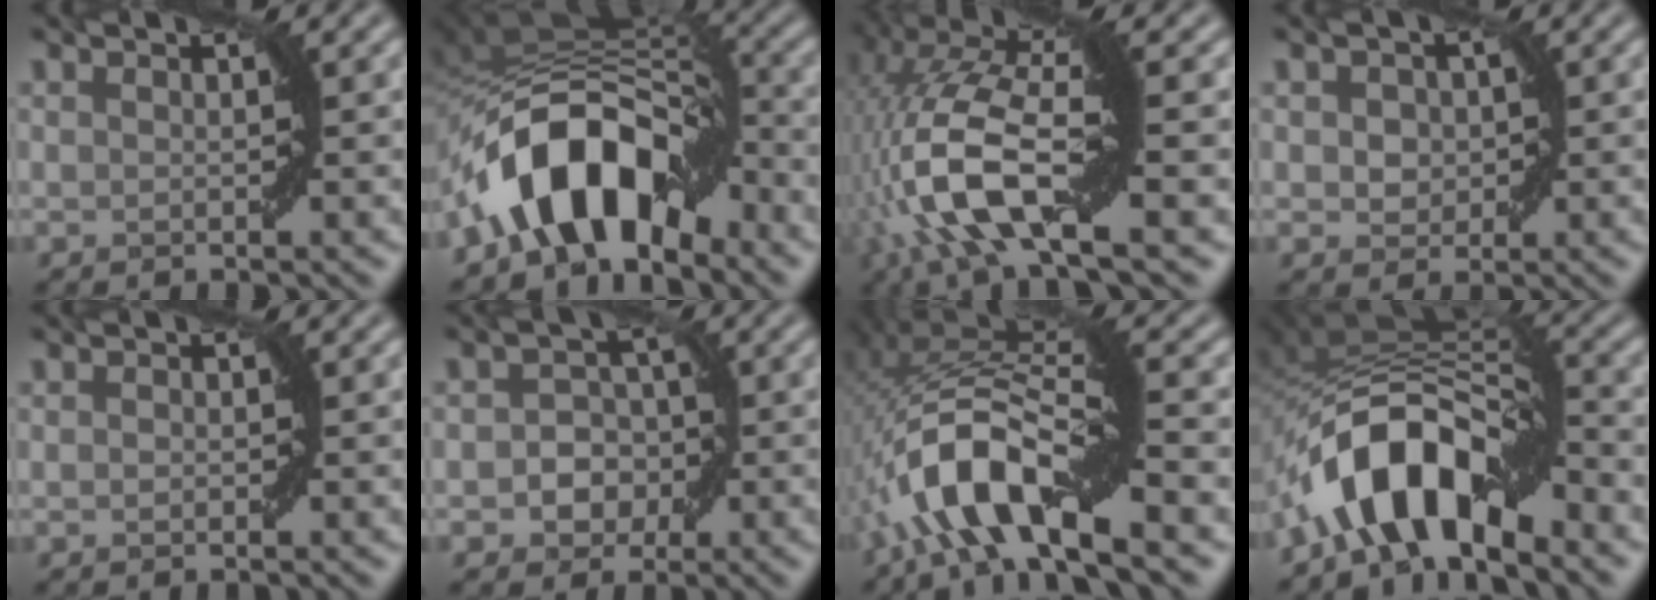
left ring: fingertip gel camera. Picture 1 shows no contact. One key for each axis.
{"total": 9.2, "fx": -5.3, "fy": 4.9, "fz": 5.8, "tx": -0.083, "ty": 0.016, "tz": -0.097}
{"total": 10.5, "fx": -2.5, "fy": 3.7, "fz": 9.5, "tx": -0.208, "ty": 0.013, "tz": -0.056}
{"total": 2.3, "fx": 0.3, "fy": 1.9, "fz": 1.2, "tx": -0.018, "ty": 0.002, "tz": 0.000}
{"total": 0.7, "fx": -0.1, "fy": 0.4, "fz": 0.5, "tx": -0.006, "ty": 0.002, "tz": -0.002}
{"total": 3.3, "fx": -0.8, "fy": 2.8, "fz": 1.7, "tx": 0.000, "ty": 0.001, "tz": -0.019}
{"total": 10.7, "fx": -3.9, "fy": 3.4, "fz": 9.3, "tx": -0.173, "ty": 0.023, "tz": -0.078}
{"total": 7.8, "fx": -5.0, "fy": 3.3, "fz": 5.1, "tx": -0.071, "ty": 0.013, "tz": -0.090}